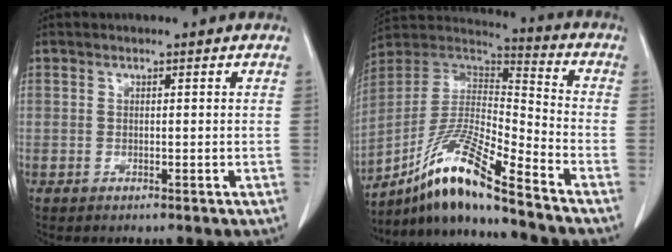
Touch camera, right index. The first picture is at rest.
{"total": 15.4, "force": [-11.4, 0.4, 10.4], "torque": [-0.203, 0.007, -0.208]}